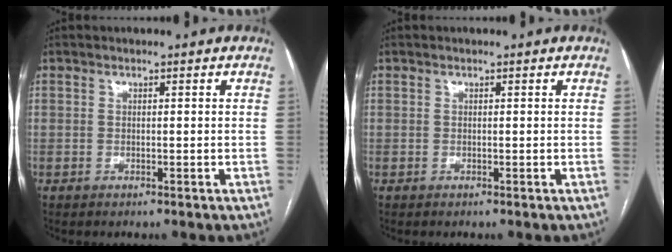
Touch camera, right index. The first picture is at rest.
{"total": 0.0}